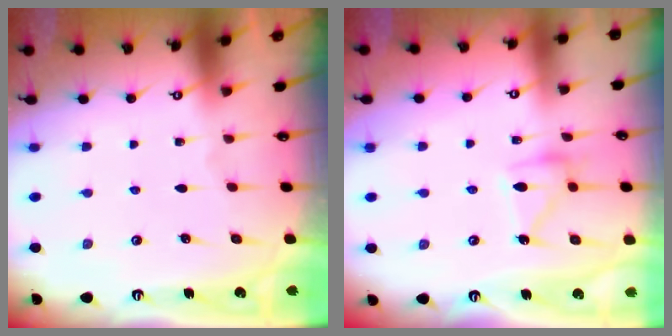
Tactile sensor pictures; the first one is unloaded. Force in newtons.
{"total": 13.0, "press": 12.9, "slide": 0.7}